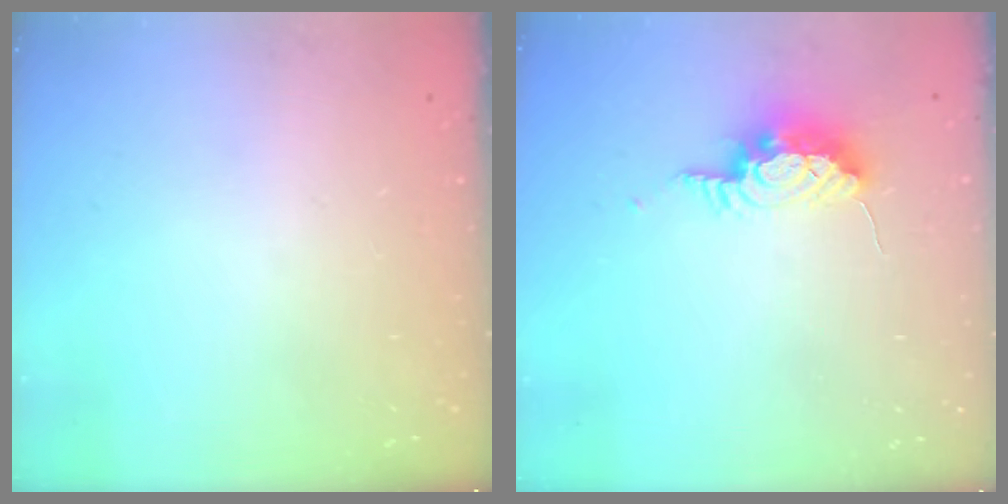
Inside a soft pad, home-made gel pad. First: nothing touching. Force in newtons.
{"total": 8.5, "press": 8.3, "slide": 1.9}